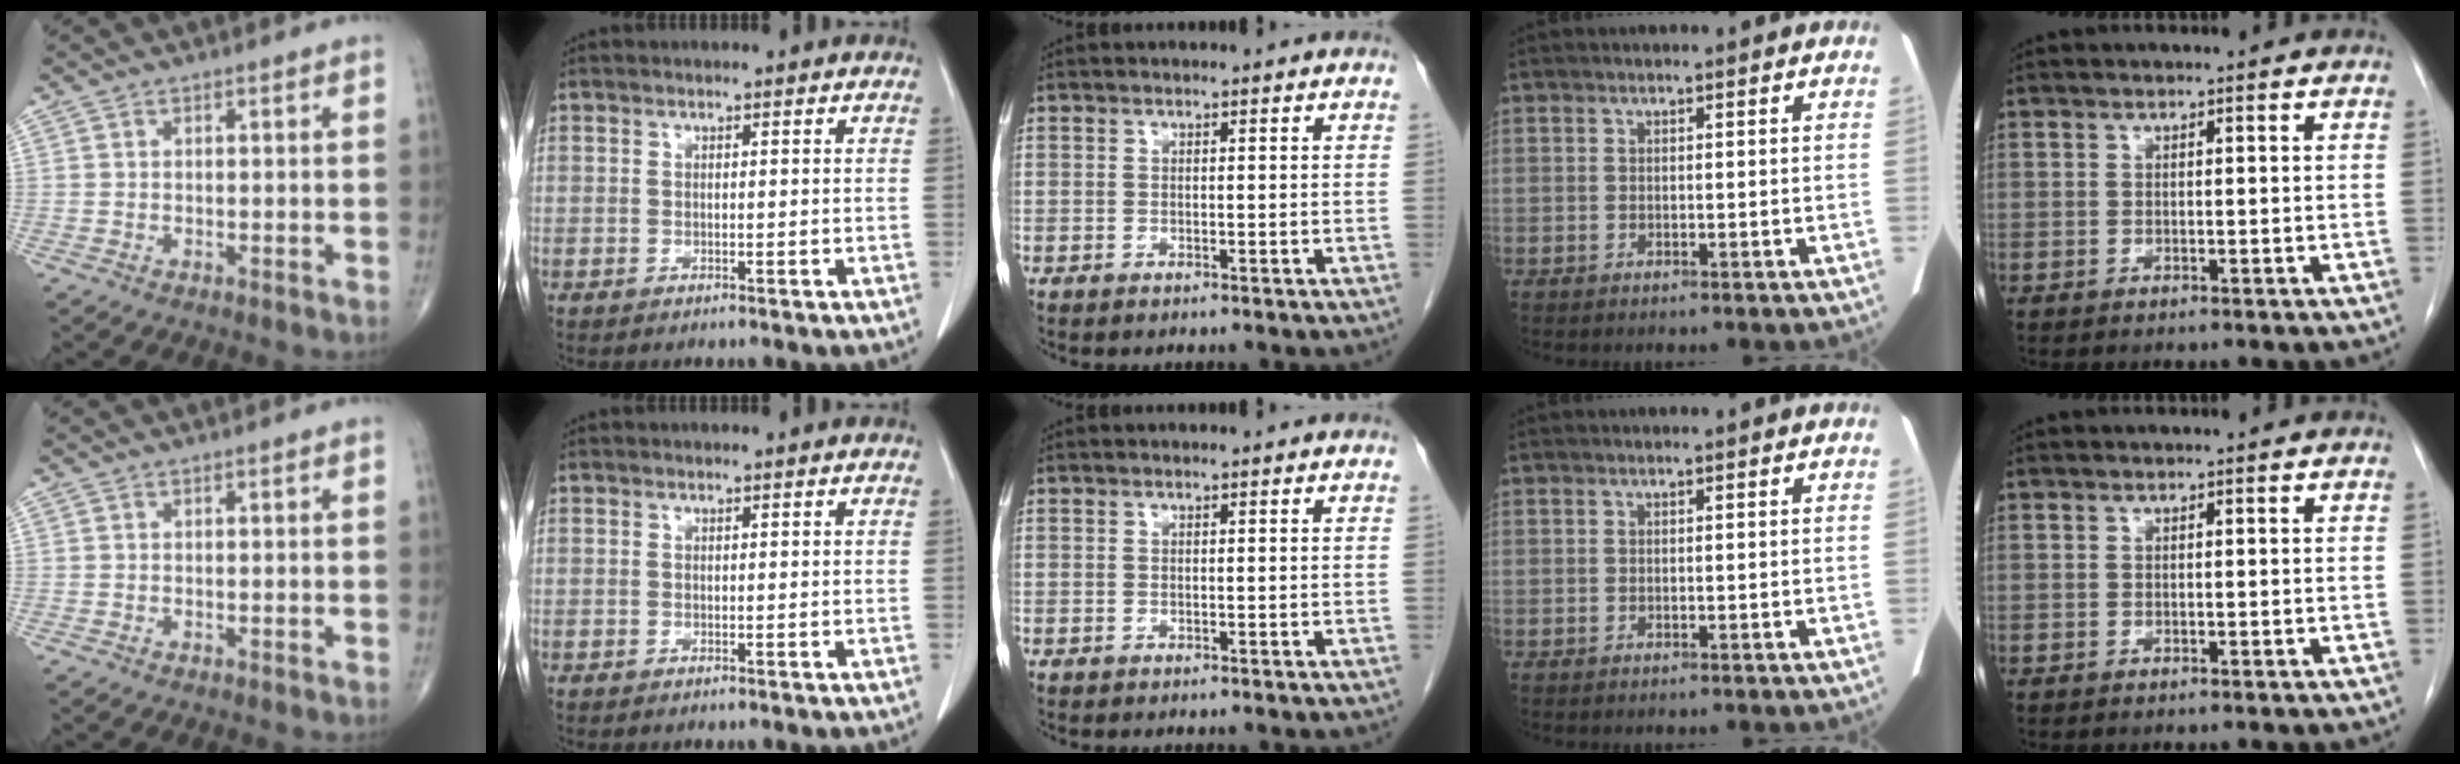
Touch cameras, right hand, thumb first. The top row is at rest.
{}